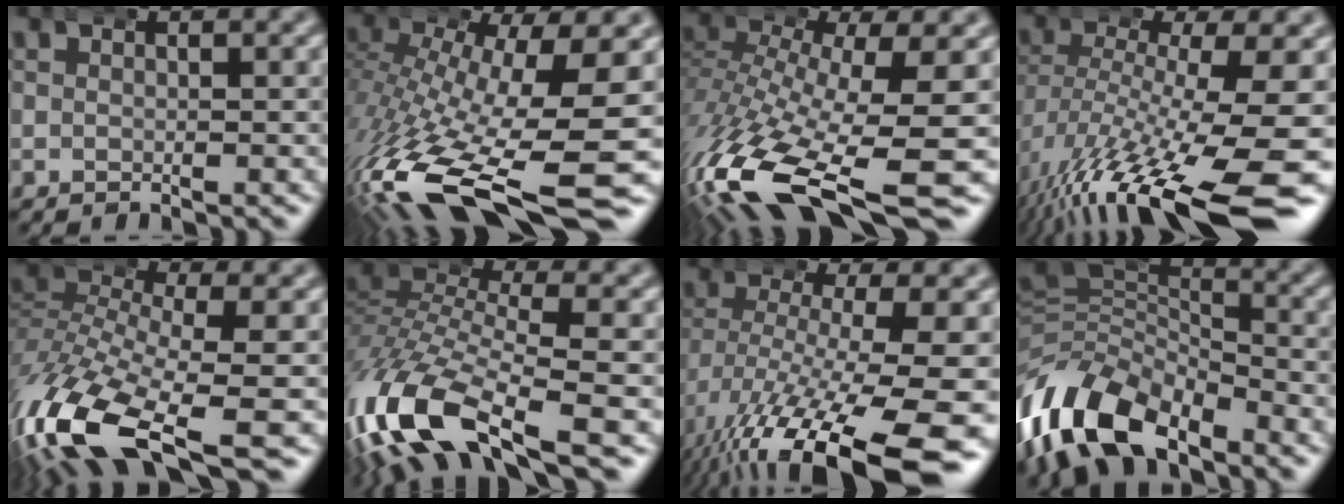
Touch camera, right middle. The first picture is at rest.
{"total": 13.5, "force": [-5.8, 5.3, 11.0], "torque": [-0.217, -0.055, -0.062]}
{"total": 12.2, "force": [-6.0, 5.1, 9.3], "torque": [-0.211, -0.061, -0.065]}
{"total": 11.5, "force": [-6.1, 3.8, 9.0], "torque": [-0.162, -0.039, -0.072]}
{"total": 10.1, "force": [-5.1, 4.9, 7.2], "torque": [-0.179, -0.049, -0.065]}
{"total": 10.3, "force": [-3.9, 5.3, 8.0], "torque": [-0.201, -0.037, -0.048]}
{"total": 12.5, "force": [-6.4, 4.7, 9.7], "torque": [-0.169, -0.048, -0.067]}
{"total": 11.7, "force": [-4.7, 8.7, 6.2], "torque": [-0.152, -0.037, -0.073]}